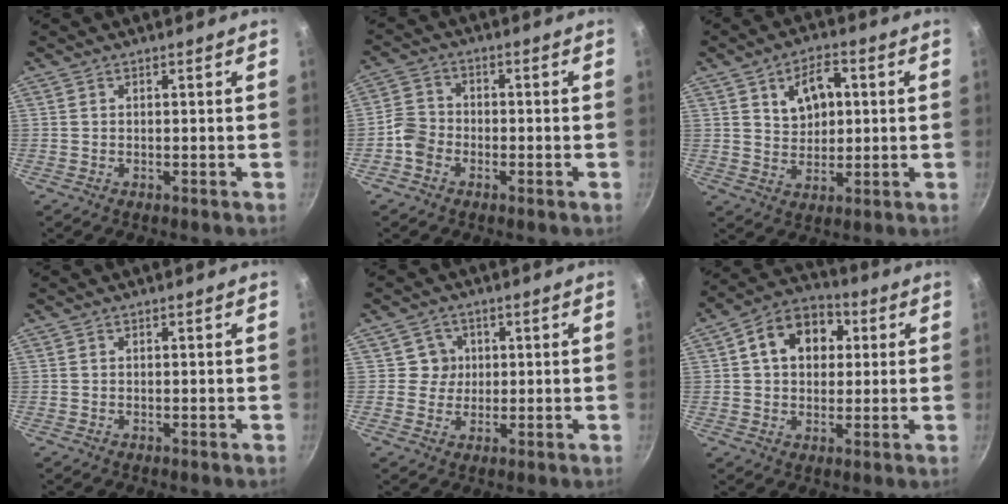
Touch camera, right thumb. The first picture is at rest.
{"total": 4.6, "force": [-2.3, 3.5, 1.8], "torque": [-0.025, 0.023, -0.053]}
{"total": 8.7, "force": [2.4, 5.9, 5.9], "torque": [-0.069, -0.001, 0.042]}
{"total": 0.0}
{"total": 3.9, "force": [0.8, 3.8, 0.4], "torque": [0.025, 0.002, 0.008]}
{"total": 12.7, "force": [3.2, 9.4, 7.9], "torque": [-0.093, 0.019, 0.034]}